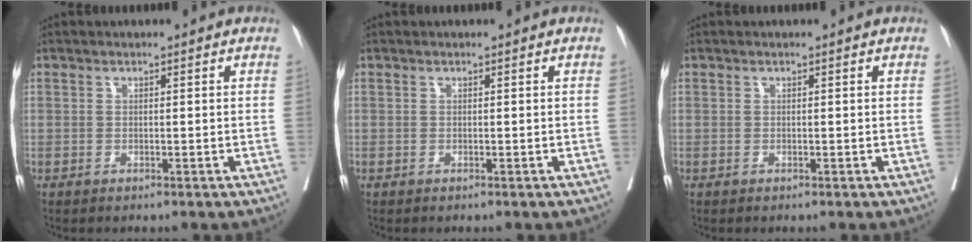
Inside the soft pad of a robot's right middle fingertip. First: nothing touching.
{"total": 0.0}
{"total": 0.0}